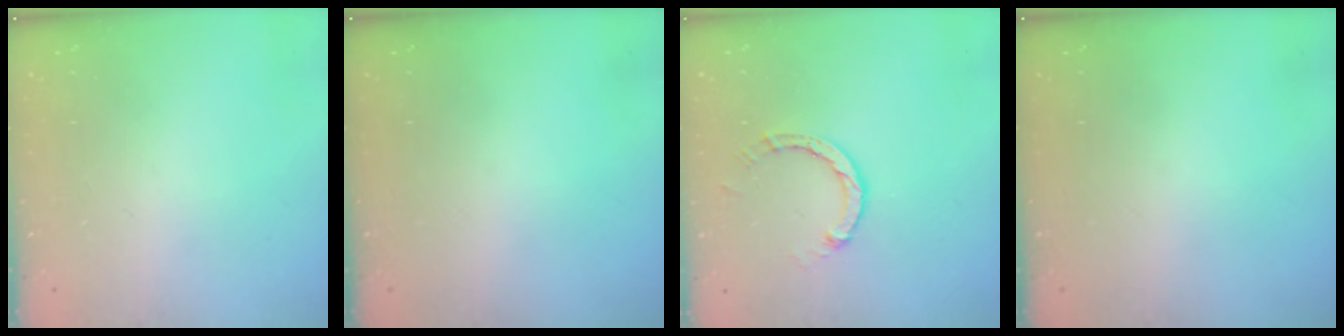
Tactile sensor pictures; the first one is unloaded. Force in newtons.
{"total": 0.0}
{"total": 3.0, "press": 3.0, "slide": 0.3}
{"total": 0.0}